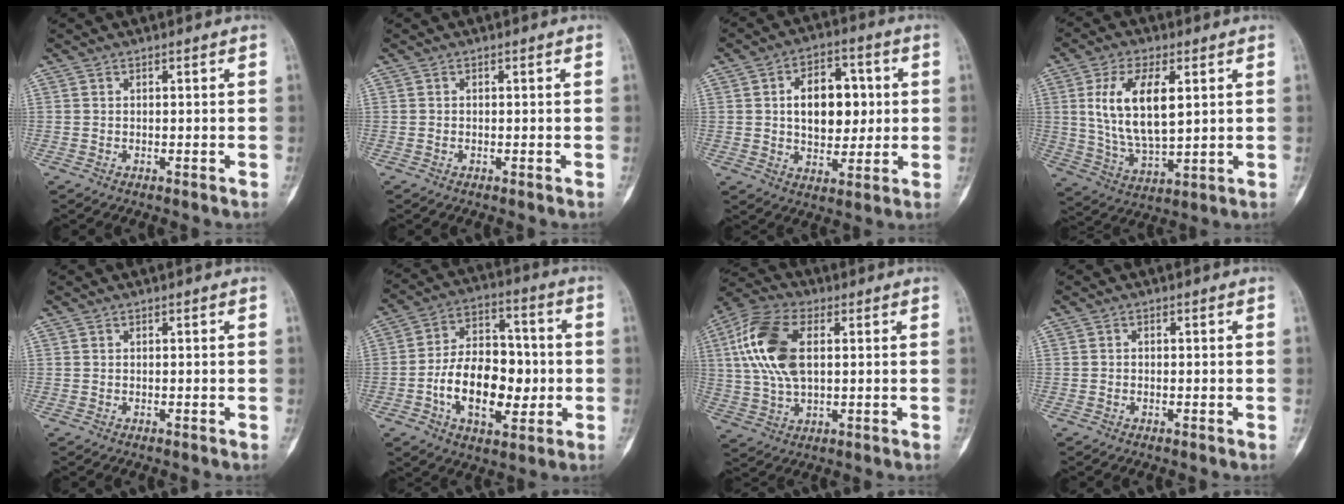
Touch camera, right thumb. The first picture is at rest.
{"total": 0.0}
{"total": 12.8, "force": [1.6, 8.3, 9.7], "torque": [-0.106, 0.005, 0.027]}
{"total": 14.1, "force": [3.4, 6.7, 11.9], "torque": [-0.218, -0.016, 0.071]}
{"total": 0.0}
{"total": 16.6, "force": [-2.9, 10.2, 12.8], "torque": [-0.180, 0.031, -0.044]}
{"total": 14.9, "force": [3.0, 8.1, 12.2], "torque": [-0.261, 0.012, 0.056]}
{"total": 0.0}